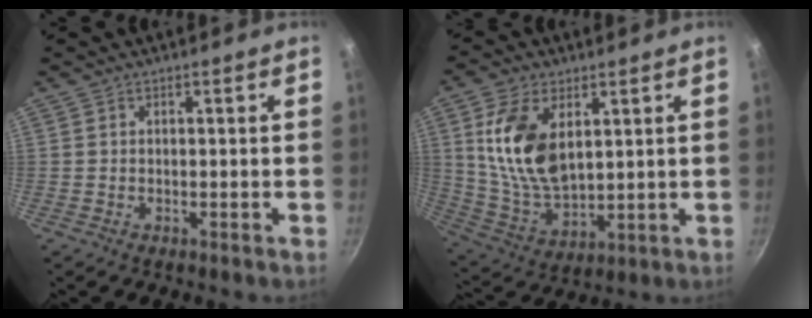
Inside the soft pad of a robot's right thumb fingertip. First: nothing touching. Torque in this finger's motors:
{"motor_torque": [-1.34, 1.86, 1.47, 0.31, 0.17]}